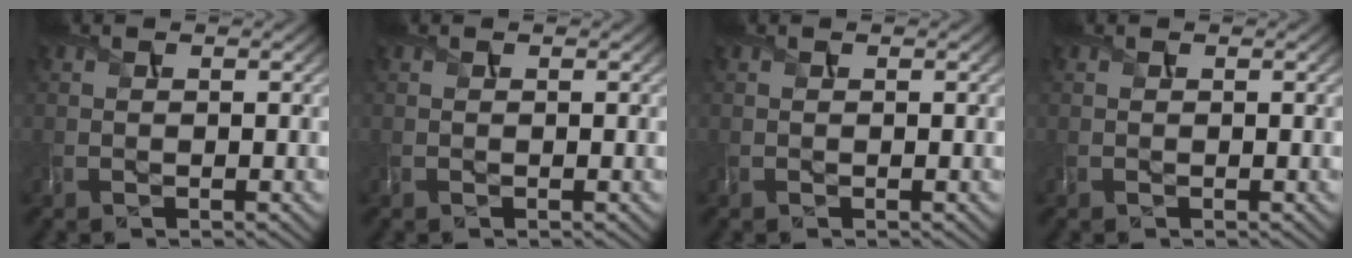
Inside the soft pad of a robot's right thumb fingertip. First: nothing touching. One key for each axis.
{"total": 0.0}
{"total": 0.0}
{"total": 0.0}